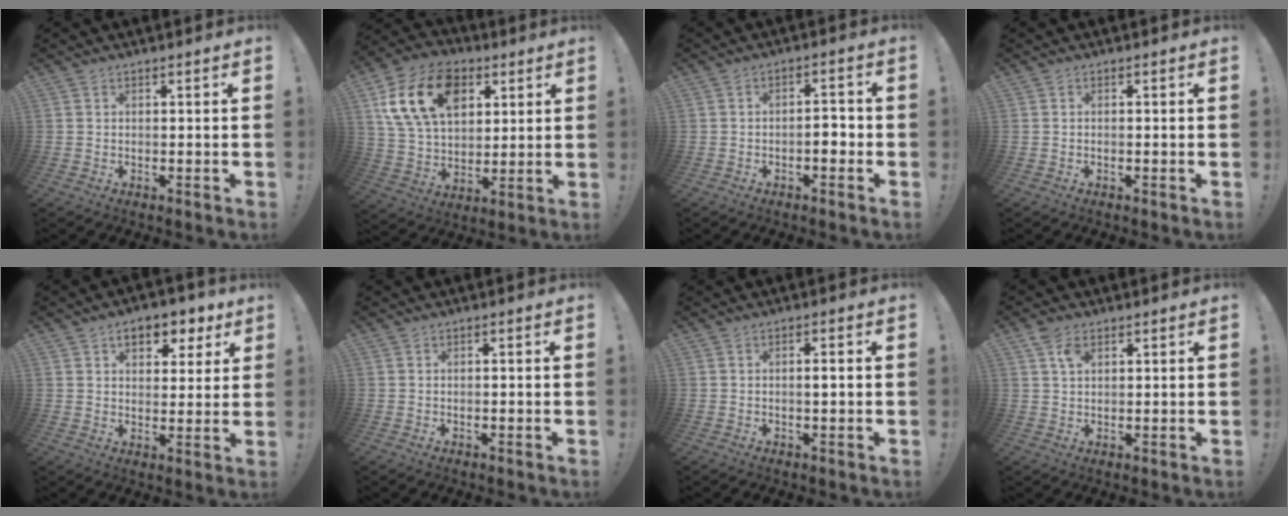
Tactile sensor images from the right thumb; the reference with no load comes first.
{"total": 20.4, "force": [7.9, 13.9, 12.7], "torque": [-0.224, -0.022, 0.144]}
{"total": 4.5, "force": [-1.8, 2.0, 3.6], "torque": [-0.051, 0.005, -0.033]}
{"total": 0.0}
{"total": 8.9, "force": [4.6, 5.3, 5.5], "torque": [-0.069, -0.020, 0.080]}
{"total": 0.6, "force": [0.1, 0.6, -0.3], "torque": [0.007, 0.003, 0.000]}
{"total": 1.5, "force": [-0.2, 0.1, 1.5], "torque": [-0.012, -0.004, -0.008]}
{"total": 4.5, "force": [2.4, 2.5, 2.9], "torque": [-0.049, -0.005, 0.043]}